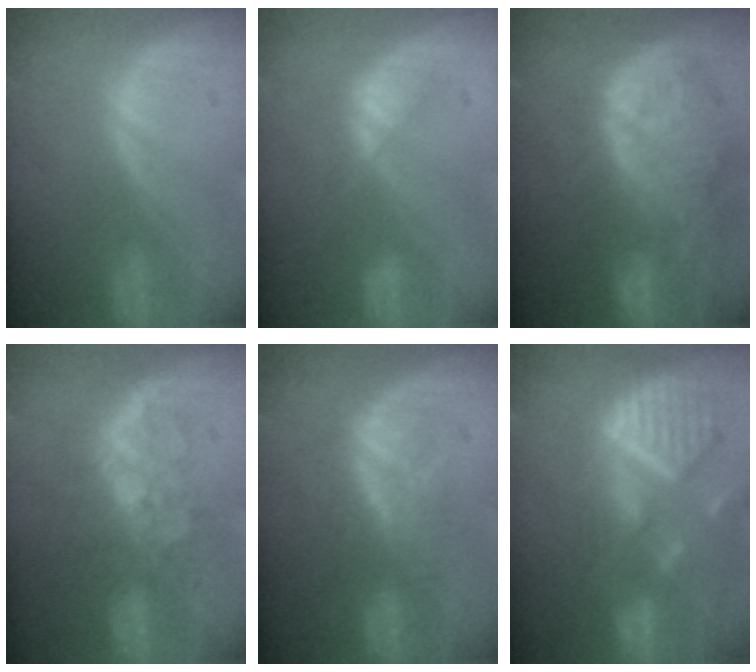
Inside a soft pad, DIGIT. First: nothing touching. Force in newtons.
{"total": 3.7, "press": 3.7, "slide": 0.6}
{"total": 12.1, "press": 11.0, "slide": 5.1}
{"total": 8.1, "press": 7.1, "slide": 3.8}
{"total": 6.2, "press": 6.0, "slide": 1.5}
{"total": 11.9, "press": 10.3, "slide": 5.9}